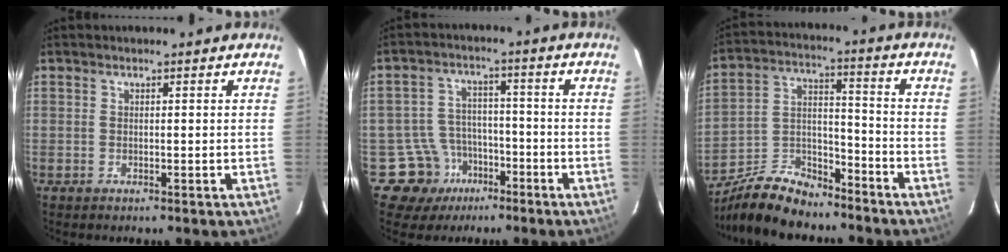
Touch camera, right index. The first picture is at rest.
{"total": 8.3, "force": [-5.0, 6.6, 0.2], "torque": [-0.022, 0.033, -0.074]}
{"total": 14.5, "force": [-11.6, 6.1, 6.4], "torque": [-0.146, 0.018, -0.201]}